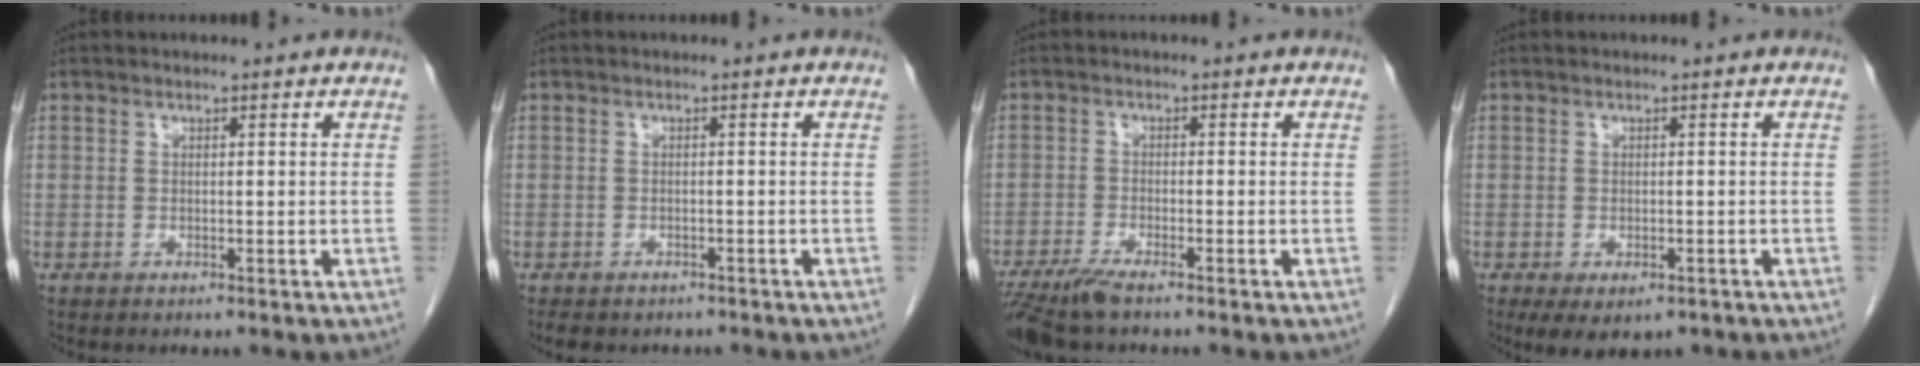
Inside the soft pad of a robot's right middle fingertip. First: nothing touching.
{"total": 6.0, "force": [-5.1, 2.7, 1.9], "torque": [-0.025, 0.000, -0.063]}
{"total": 5.4, "force": [-4.2, 0.5, 3.3], "torque": [-0.064, -0.014, -0.078]}
{"total": 5.6, "force": [-3.6, 2.9, 3.2], "torque": [-0.041, -0.007, -0.048]}